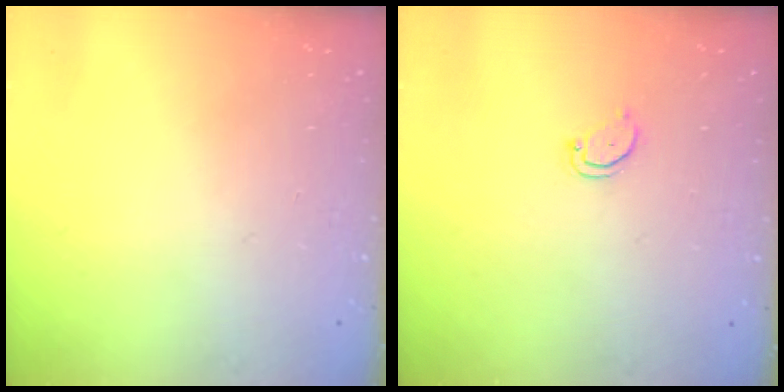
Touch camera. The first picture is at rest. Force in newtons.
{"total": 2.5, "press": 2.5, "slide": 0.3}